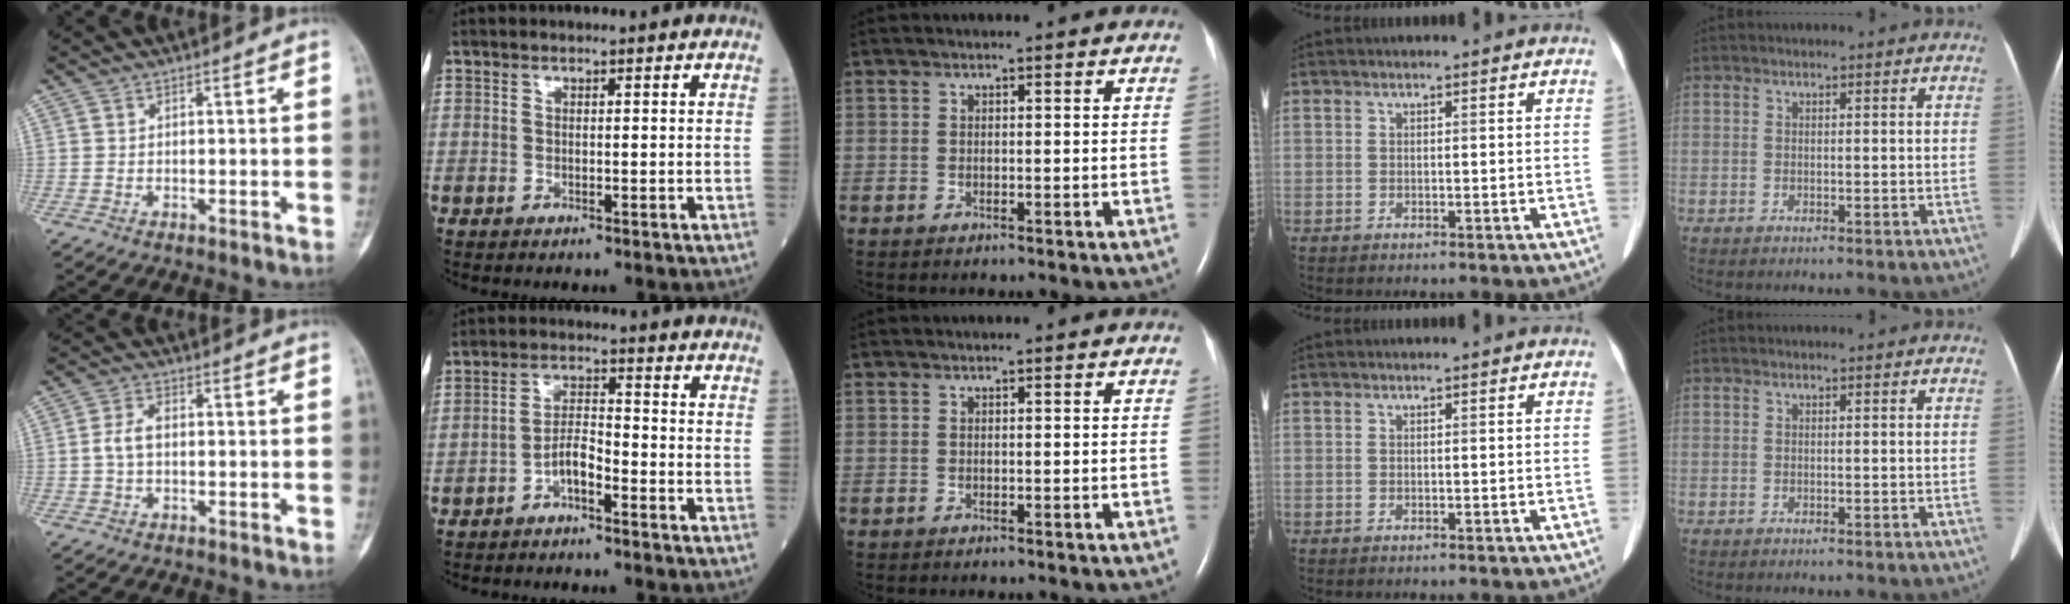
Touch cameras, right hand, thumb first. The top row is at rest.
{"thumb": {"total": 3.6, "force": [-0.3, 2.2, 2.9], "torque": [-0.057, 0.013, -0.009]}, "index": {"total": 3.9, "force": [-2.4, 1.2, 2.9], "torque": [-0.051, 0.013, -0.047]}}